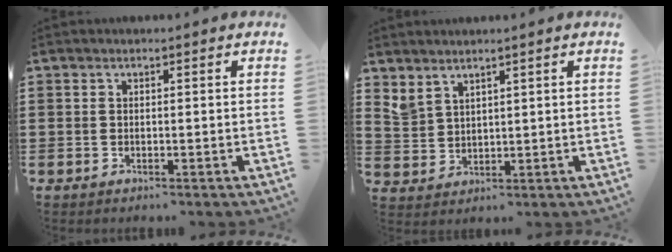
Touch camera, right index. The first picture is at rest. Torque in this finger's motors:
{"motor_torque": [-0.39, 0.27, -0.02, -0.01]}